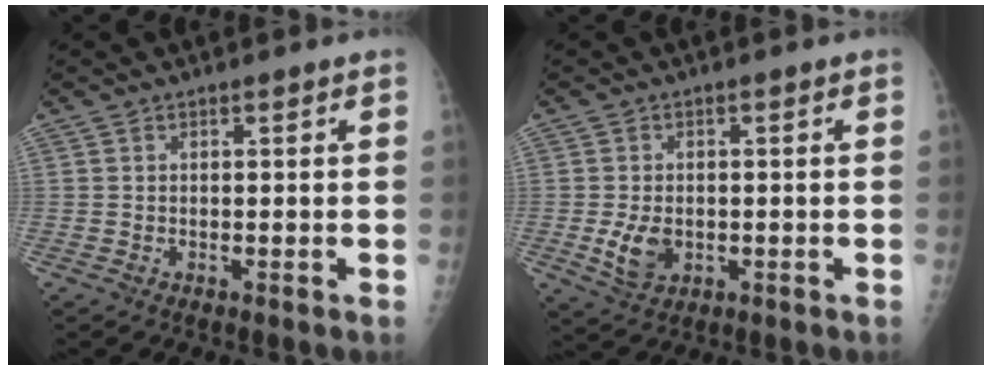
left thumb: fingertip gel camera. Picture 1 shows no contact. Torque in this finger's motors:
{"motor_torque": [-0.32, 0.43, 0.59, 0.05, 0.07]}